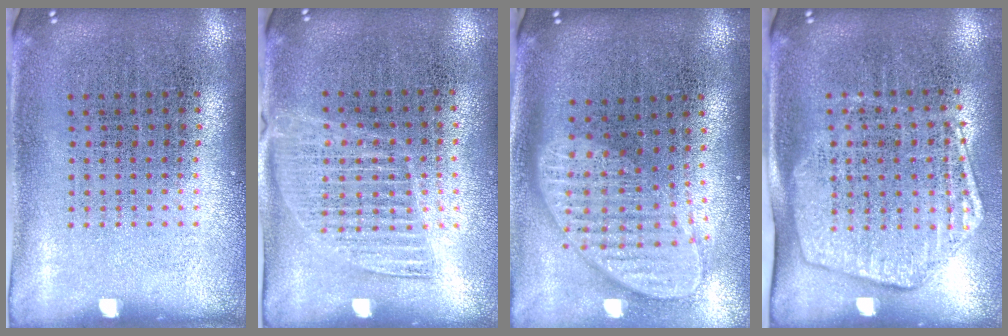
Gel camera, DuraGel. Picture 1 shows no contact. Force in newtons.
{"total": 1.3, "press": 1.2, "slide": 0.7}
{"total": 2.0, "press": 1.6, "slide": 1.2}
{"total": 1.9, "press": 1.6, "slide": 1.1}